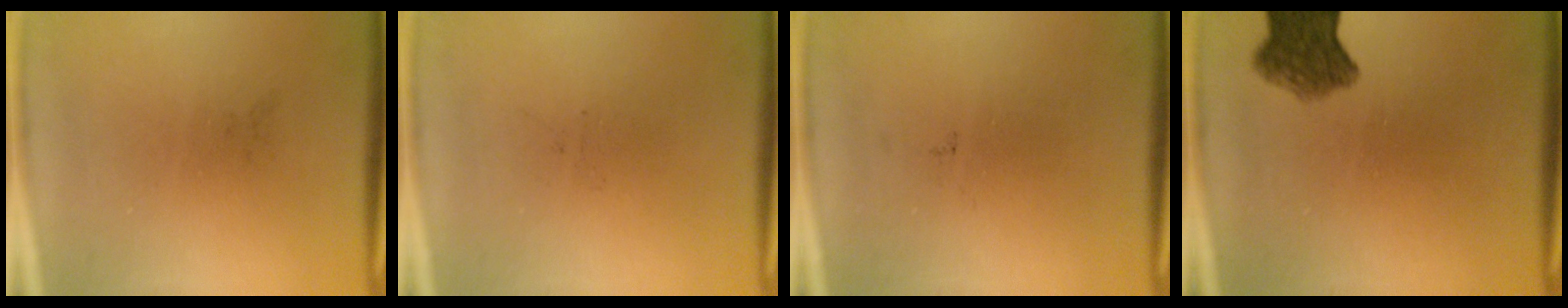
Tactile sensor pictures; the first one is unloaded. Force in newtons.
{"total": 0.0}
{"total": 0.0}
{"total": 6.7}